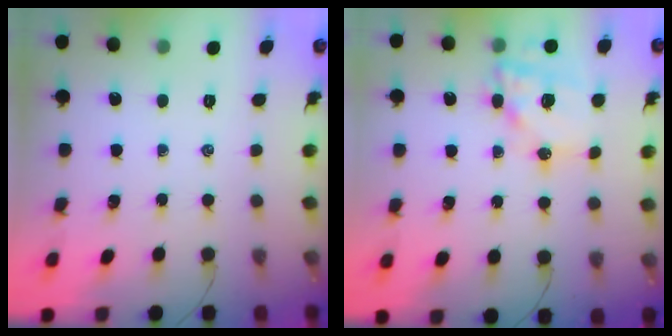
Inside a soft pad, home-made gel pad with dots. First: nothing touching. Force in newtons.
{"total": 16.4, "press": 16.0, "slide": 3.8}